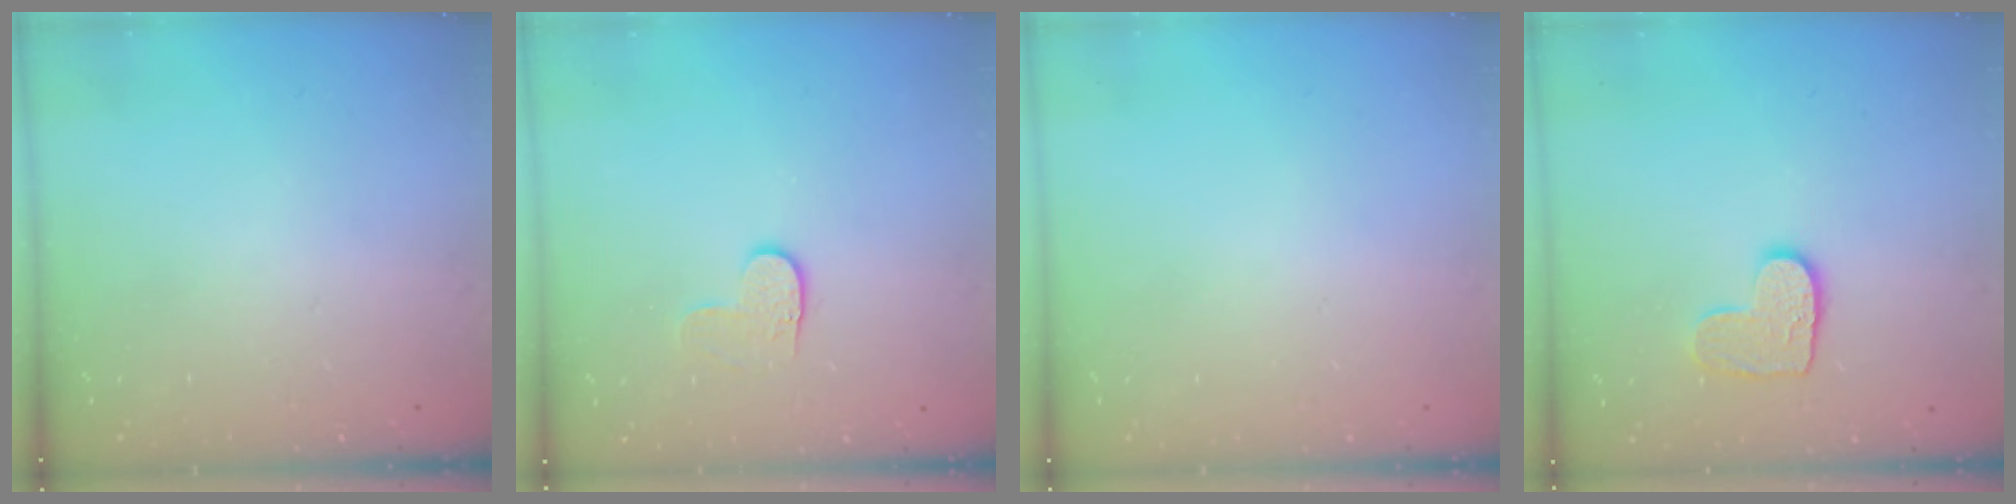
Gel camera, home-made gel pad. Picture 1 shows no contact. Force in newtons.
{"total": 3.7, "press": 3.7, "slide": 0.2}
{"total": 0.6, "press": 0.6, "slide": 0.2}
{"total": 8.9, "press": 8.9, "slide": 0.4}